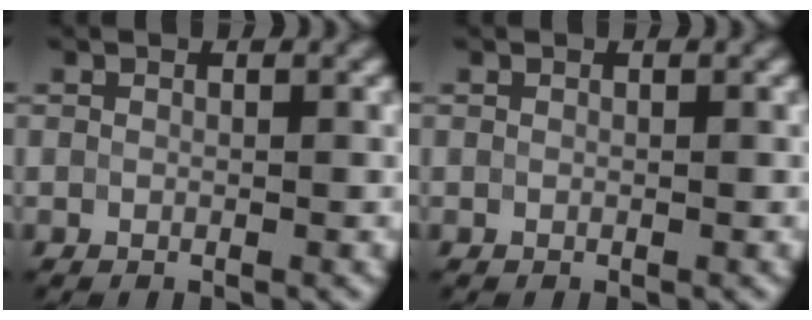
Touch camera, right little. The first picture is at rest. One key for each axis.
{"total": 0.0}